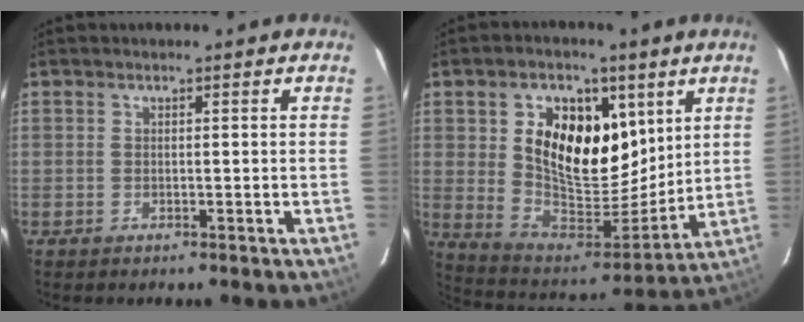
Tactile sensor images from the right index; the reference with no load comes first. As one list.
[{"total": 17.9, "force": [6.4, 11.1, 12.6], "torque": [-0.234, 0.000, 0.122]}]